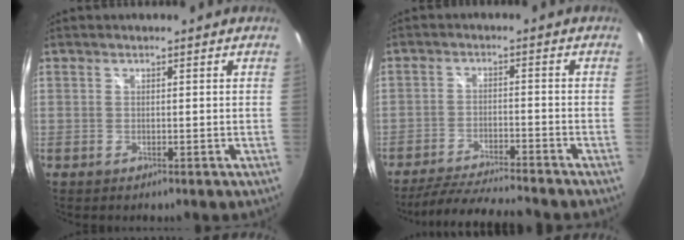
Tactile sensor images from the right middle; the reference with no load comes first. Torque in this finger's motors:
{"motor_torque": [0.88, -1.04, -0.03, -0.01]}